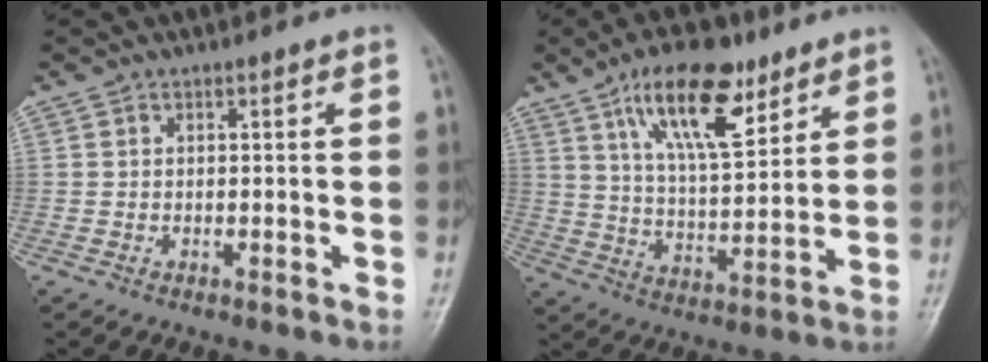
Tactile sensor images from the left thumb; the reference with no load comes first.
{"total": 15.3, "force": [8.9, 6.1, 10.9], "torque": [-0.154, -0.041, 0.155]}